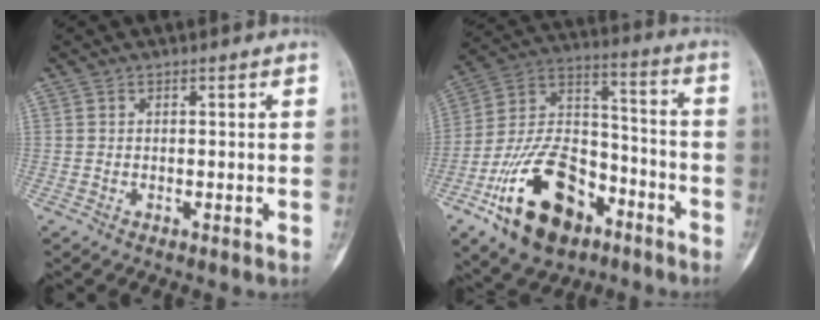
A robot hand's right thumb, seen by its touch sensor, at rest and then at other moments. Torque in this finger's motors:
{"motor_torque": [0.61, 0.65, 1.57, -1.19, 0.55]}